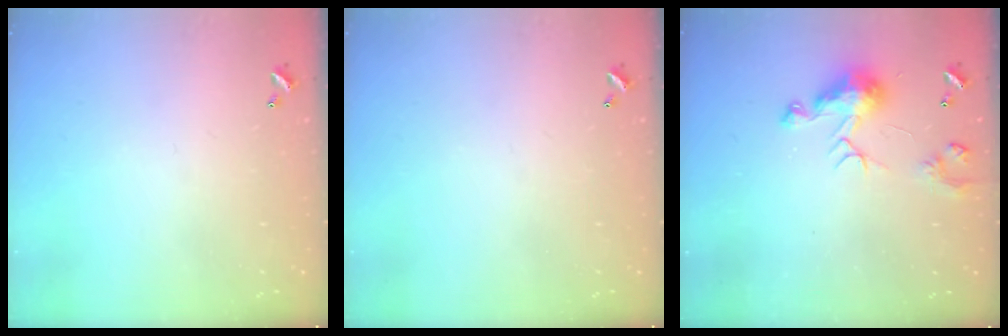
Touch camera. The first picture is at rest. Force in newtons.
{"total": 0.0}
{"total": 8.3, "press": 8.3, "slide": 0.1}